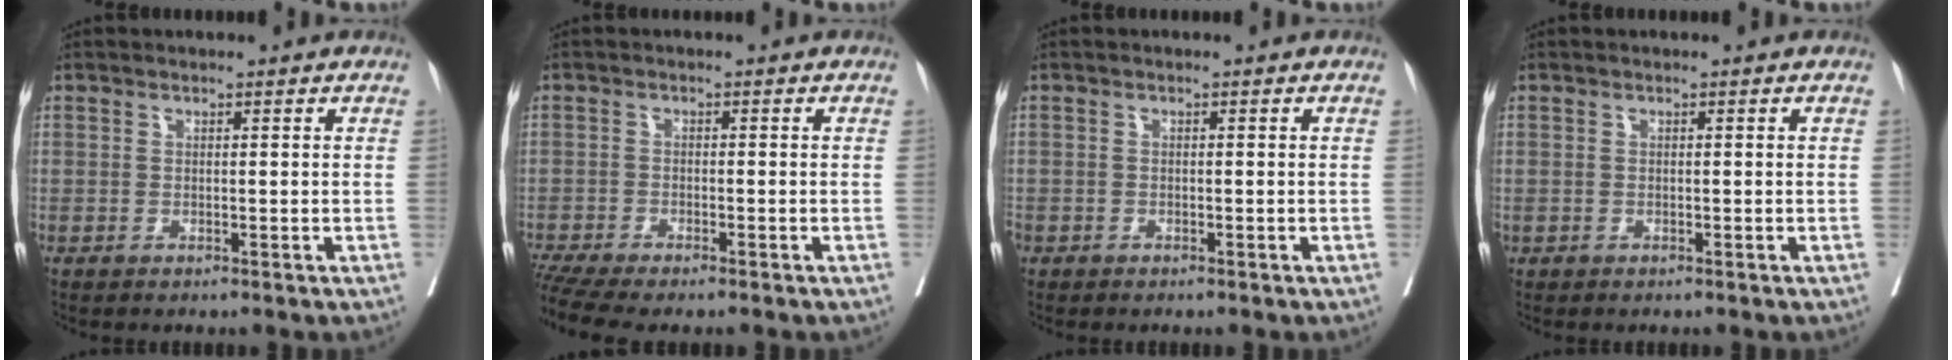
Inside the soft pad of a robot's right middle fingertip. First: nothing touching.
{"total": 7.5, "force": [-6.3, 0.8, 4.0], "torque": [-0.068, -0.006, -0.107]}
{"total": 1.6, "force": [-1.1, 1.1, 0.5], "torque": [-0.017, -0.001, -0.022]}
{"total": 0.0}